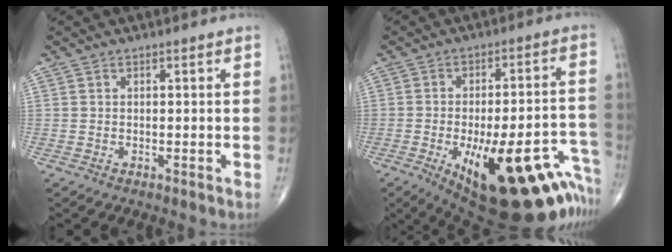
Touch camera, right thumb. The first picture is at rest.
{"total": 28.2, "force": [-14.2, 9.8, 22.3], "torque": [-0.219, 0.051, -0.181]}